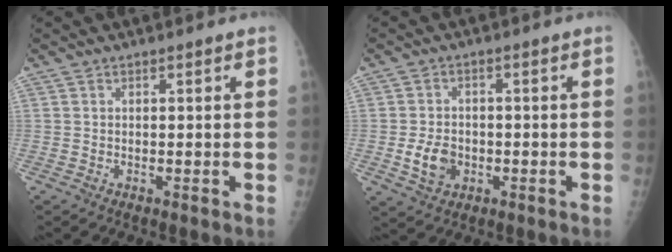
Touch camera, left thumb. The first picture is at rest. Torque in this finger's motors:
{"motor_torque": [-0.46, 0.43, 0.15, -0.18, 0.00]}